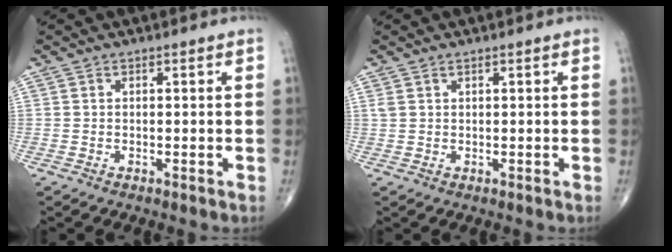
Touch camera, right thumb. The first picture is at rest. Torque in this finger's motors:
{"motor_torque": [0.03, 0.13, 0.13, 0.49, 0.01]}